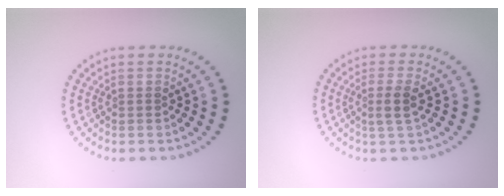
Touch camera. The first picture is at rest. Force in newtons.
{"total": 1.8, "press": 1.4, "slide": 1.1}